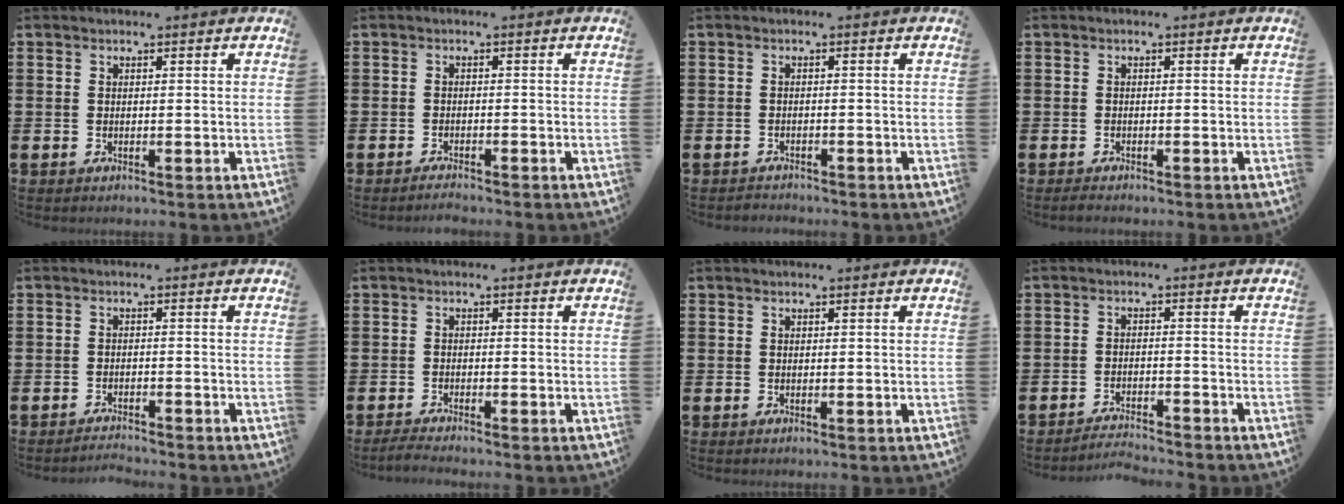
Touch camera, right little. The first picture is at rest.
{"total": 1.3, "force": [-1.2, 0.0, 0.3], "torque": [-0.008, 0.000, -0.024]}
{"total": 0.9, "force": [-0.9, 0.1, -0.1], "torque": [-0.001, 0.002, -0.019]}
{"total": 0.7, "force": [-0.6, 0.2, 0.4], "torque": [-0.009, 0.000, -0.013]}
{"total": 1.6, "force": [-1.6, -0.1, -0.1], "torque": [-0.003, 0.005, -0.033]}
{"total": 1.3, "force": [-1.1, 0.0, 0.6], "torque": [-0.010, 0.001, -0.022]}
{"total": 0.0}
{"total": 2.4, "force": [-2.4, -0.2, 0.0], "torque": [-0.004, 0.003, -0.053]}